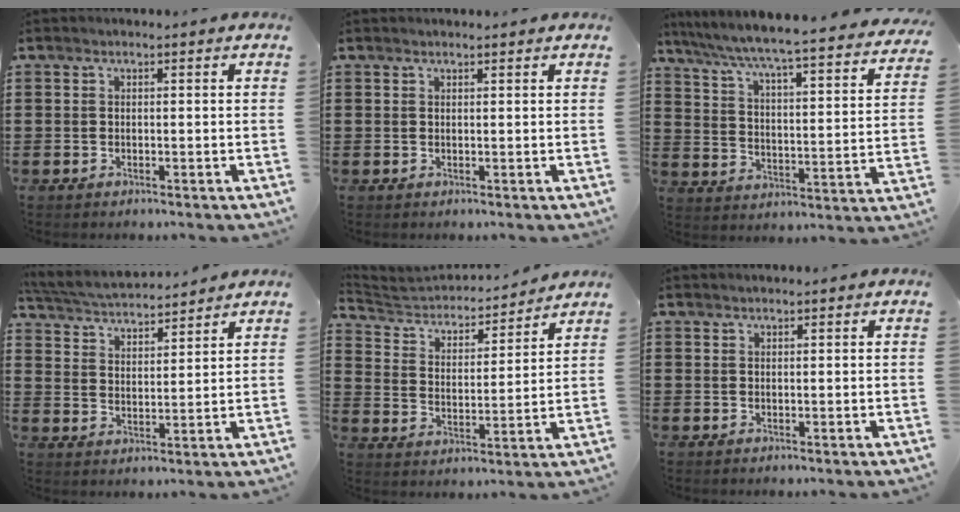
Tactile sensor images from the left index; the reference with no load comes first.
{"total": 0.7, "force": [0.7, 0.1, 0.1], "torque": [-0.003, -0.001, 0.014]}
{"total": 4.5, "force": [4.0, -0.6, 2.0], "torque": [-0.061, -0.044, 0.055]}
{"total": 4.3, "force": [4.2, 0.3, 0.8], "torque": [-0.036, -0.022, 0.071]}
{"total": 3.9, "force": [3.7, 1.1, 0.8], "torque": [-0.039, -0.031, 0.055]}
{"total": 0.6, "force": [0.6, 0.0, 0.0], "torque": [-0.002, -0.001, 0.014]}